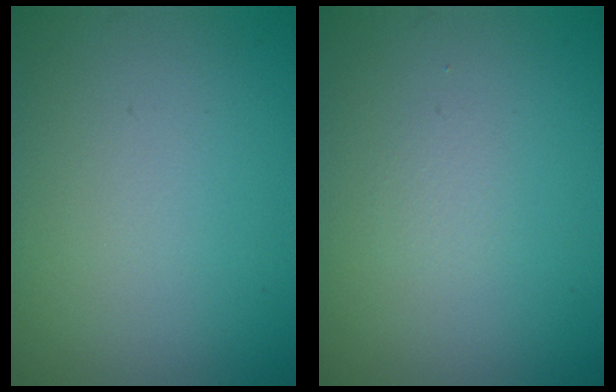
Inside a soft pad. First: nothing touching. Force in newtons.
{"total": 0.6, "press": 0.6, "slide": 0.0}